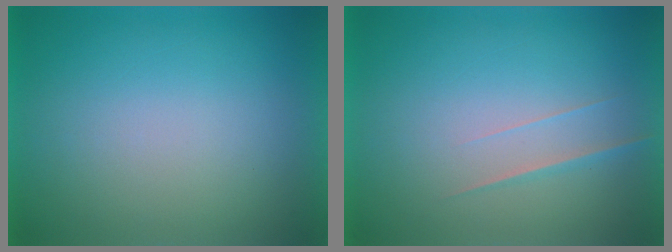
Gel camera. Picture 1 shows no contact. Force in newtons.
{"total": 1.9}